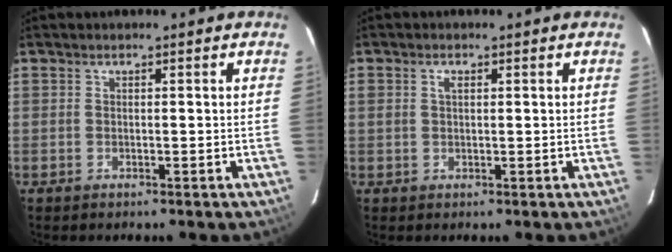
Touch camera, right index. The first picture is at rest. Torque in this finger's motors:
{"motor_torque": [0.13, -0.02, 0.06, 0.03]}